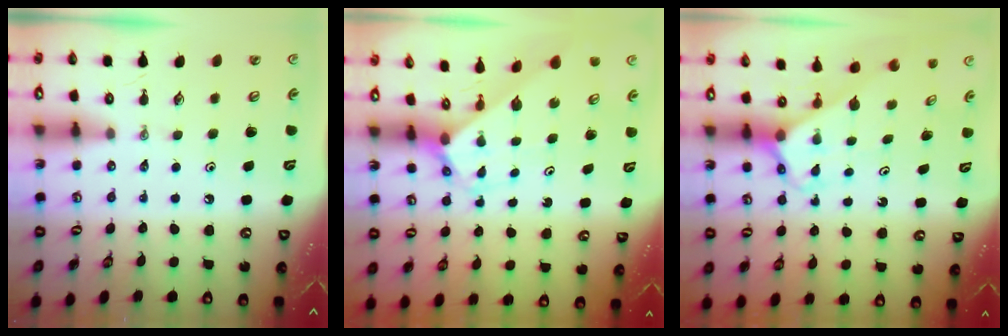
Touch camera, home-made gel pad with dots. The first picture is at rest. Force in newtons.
{"total": 2.5, "press": 2.5, "slide": 0.2}
{"total": 2.5, "press": 2.5, "slide": 0.2}